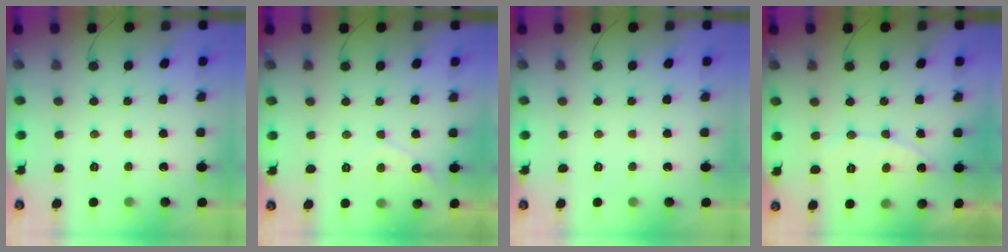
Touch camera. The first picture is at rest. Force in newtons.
{"total": 3.6, "press": 3.6, "slide": 0.2}
{"total": 0.0}
{"total": 6.9, "press": 6.9, "slide": 0.6}